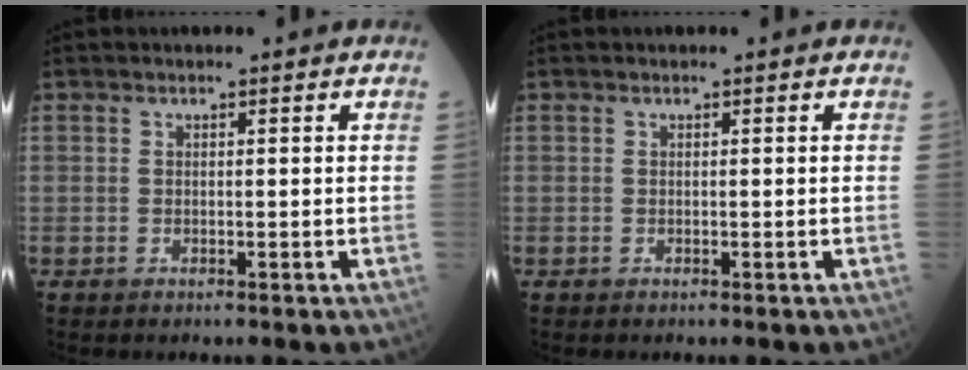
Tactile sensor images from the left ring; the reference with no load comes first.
{"total": 0.0}